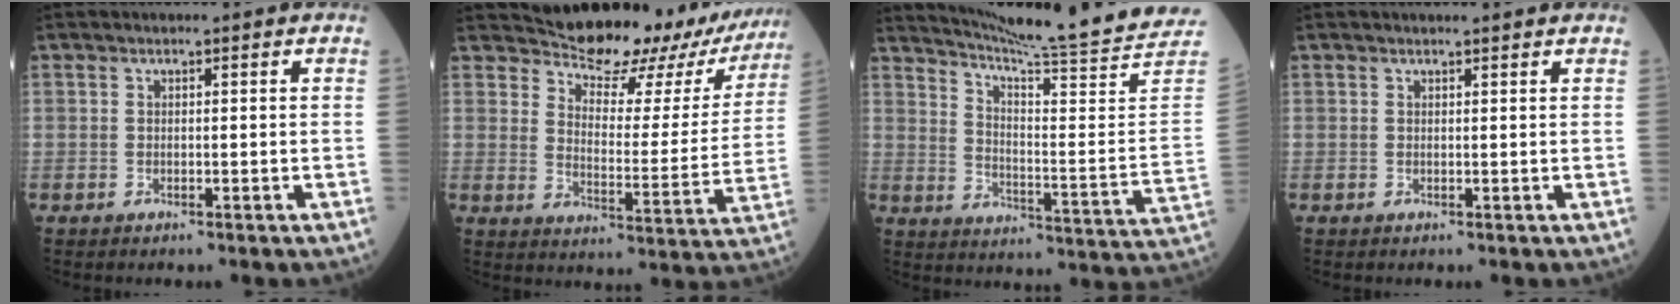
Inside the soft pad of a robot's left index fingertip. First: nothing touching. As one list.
[{"total": 19.9, "force": [18.0, 6.1, 5.8], "torque": [-0.060, -0.041, 0.208]}, {"total": 22.2, "force": [20.4, -4.2, 7.6], "torque": [-0.133, -0.129, 0.268]}, {"total": 2.7, "force": [2.5, -0.1, 0.9], "torque": [-0.012, 0.009, 0.029]}]